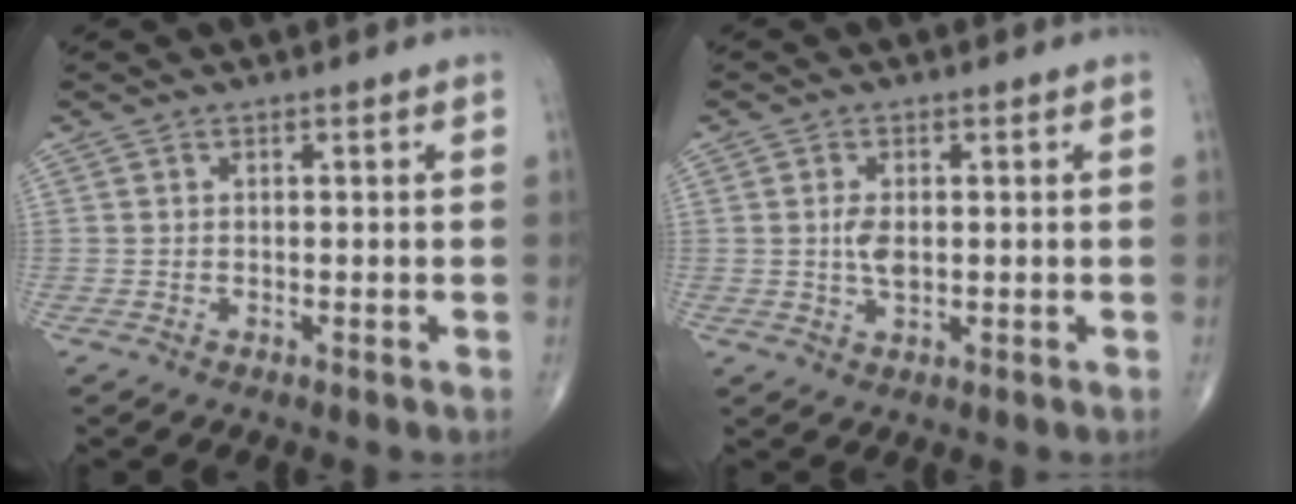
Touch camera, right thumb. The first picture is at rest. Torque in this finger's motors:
{"motor_torque": [0.49, 0.48, 0.18, -0.21, 0.03]}